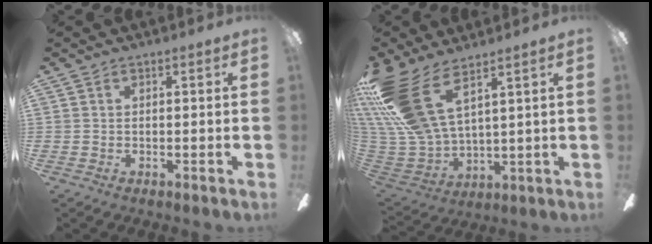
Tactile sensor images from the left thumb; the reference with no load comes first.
{"total": 20.2, "force": [11.5, 8.8, 14.2], "torque": [-0.331, -0.062, 0.208]}